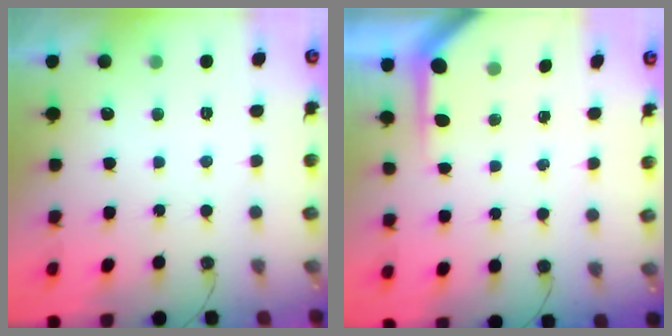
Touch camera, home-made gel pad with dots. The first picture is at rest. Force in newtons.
{"total": 3.6, "press": 3.6, "slide": 0.4}